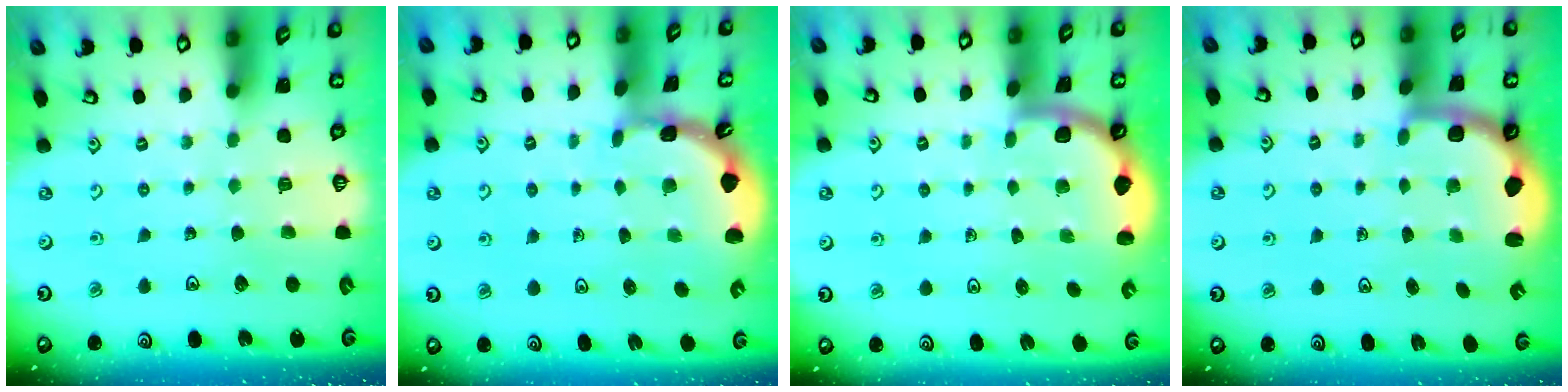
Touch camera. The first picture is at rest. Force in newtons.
{"total": 1.6, "press": 1.6, "slide": 0.3}
{"total": 1.7, "press": 1.7, "slide": 0.1}
{"total": 2.2, "press": 1.7, "slide": 1.4}